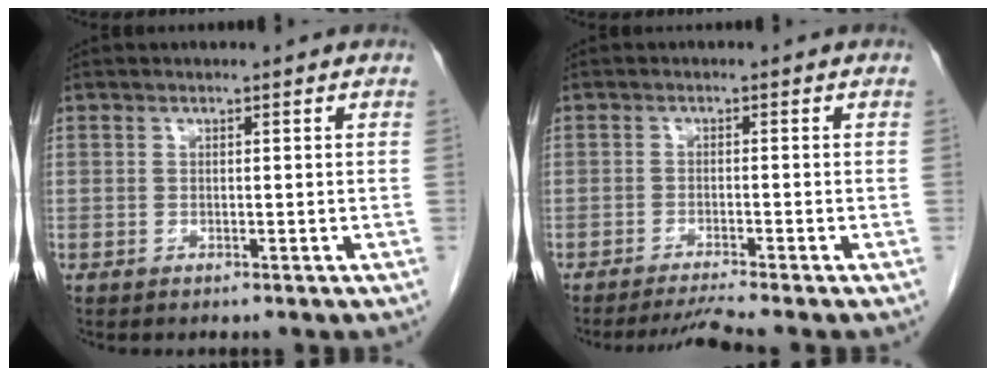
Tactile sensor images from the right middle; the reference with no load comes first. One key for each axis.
{"total": 3.4, "fx": -2.8, "fy": -1.7, "fz": 0.7, "tx": -0.024, "ty": -0.019, "tz": -0.052}